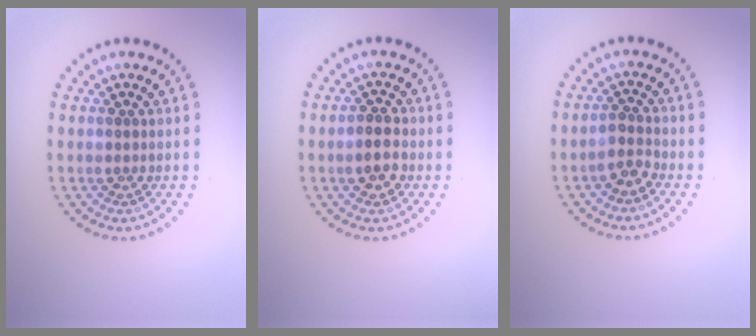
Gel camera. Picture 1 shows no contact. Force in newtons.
{"total": 2.4, "press": 2.3, "slide": 0.5}
{"total": 1.3, "press": 1.2, "slide": 0.6}